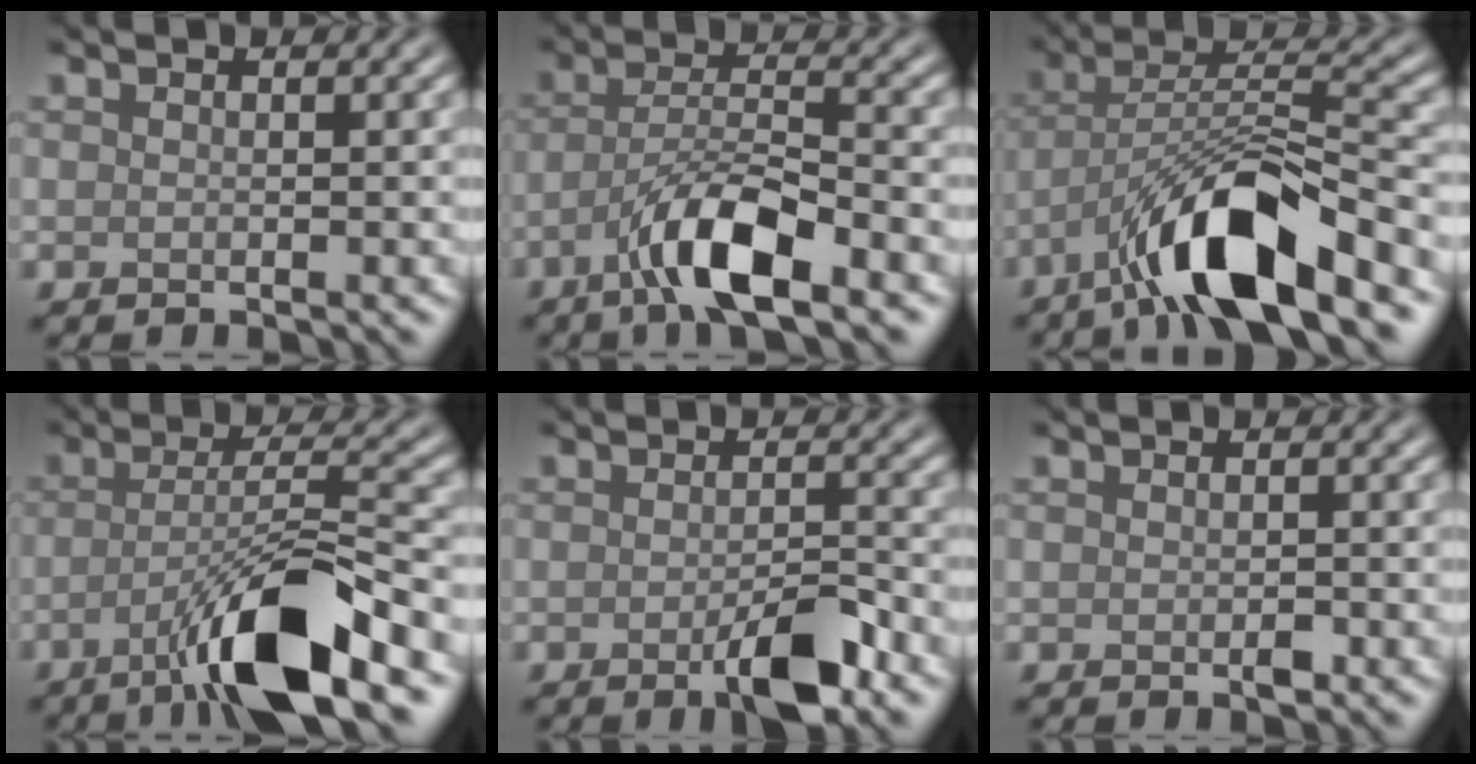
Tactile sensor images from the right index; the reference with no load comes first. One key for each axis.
{"total": 6.4, "fx": -3.5, "fy": 1.5, "fz": 5.1, "tx": -0.096, "ty": 0.006, "tz": -0.068}
{"total": 9.8, "fx": -6.3, "fy": 2.0, "fz": 7.3, "tx": -0.130, "ty": 0.012, "tz": -0.115}
{"total": 8.9, "fx": -4.9, "fy": 1.3, "fz": 7.3, "tx": -0.123, "ty": 0.008, "tz": -0.089}
{"total": 3.7, "fx": -1.9, "fy": 1.0, "fz": 3.1, "tx": -0.054, "ty": -0.001, "tz": -0.033}
{"total": 0.7, "fx": -0.2, "fy": 0.4, "fz": 0.6, "tx": -0.009, "ty": -0.001, "tz": -0.002}